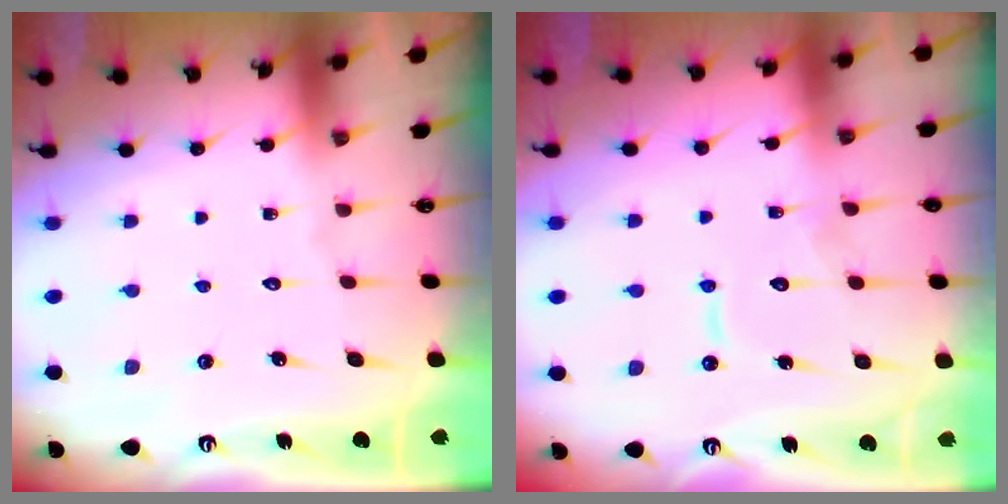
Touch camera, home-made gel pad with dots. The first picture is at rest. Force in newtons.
{"total": 8.4, "press": 8.4, "slide": 0.9}